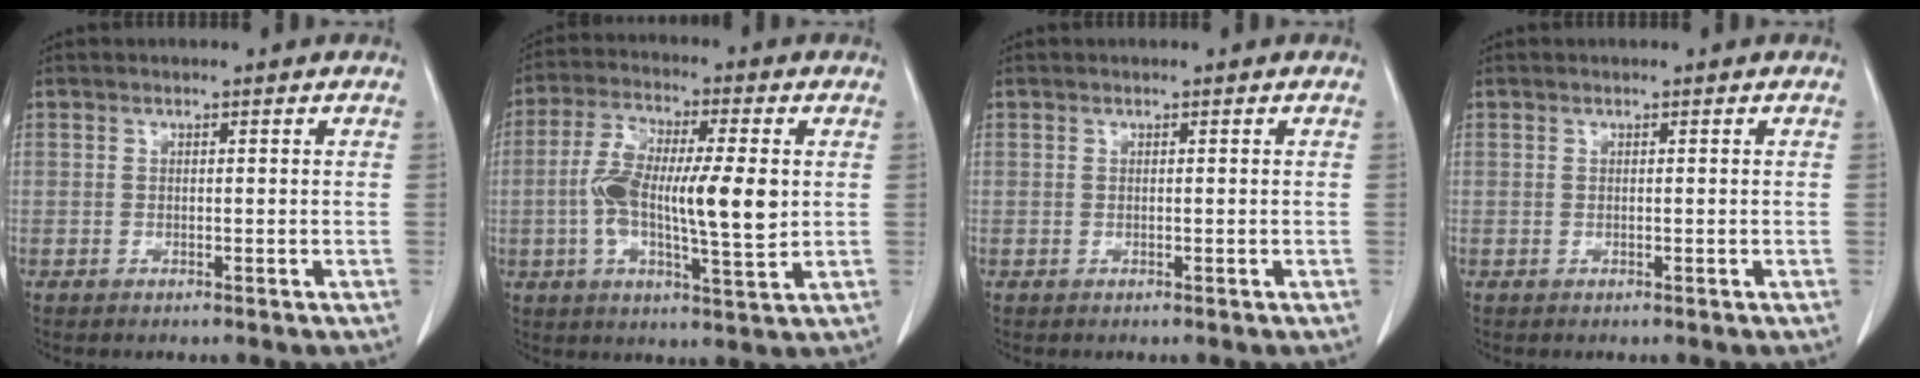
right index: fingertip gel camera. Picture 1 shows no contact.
{"total": 14.7, "force": [0.0, 3.7, 14.2], "torque": [-0.262, 0.008, -0.002]}
{"total": 0.0}
{"total": 0.0}